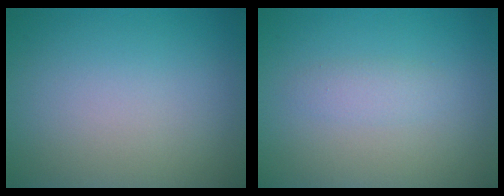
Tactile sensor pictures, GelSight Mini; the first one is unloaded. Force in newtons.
{"total": 1.5, "press": 1.5, "slide": 0.1}